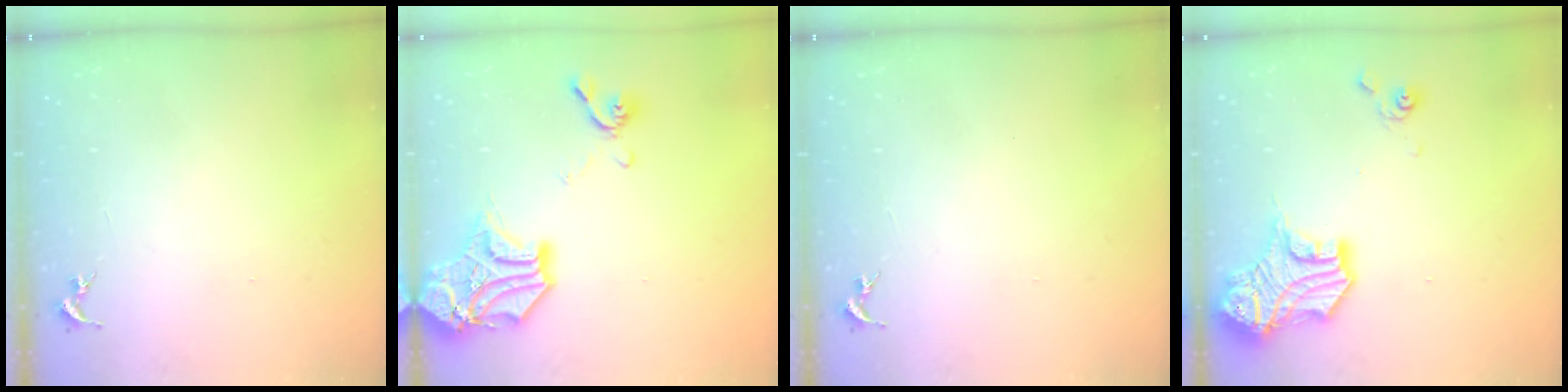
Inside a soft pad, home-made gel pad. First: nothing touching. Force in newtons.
{"total": 17.6, "press": 17.6, "slide": 1.5}
{"total": 0.0}
{"total": 17.0, "press": 16.9, "slide": 1.4}